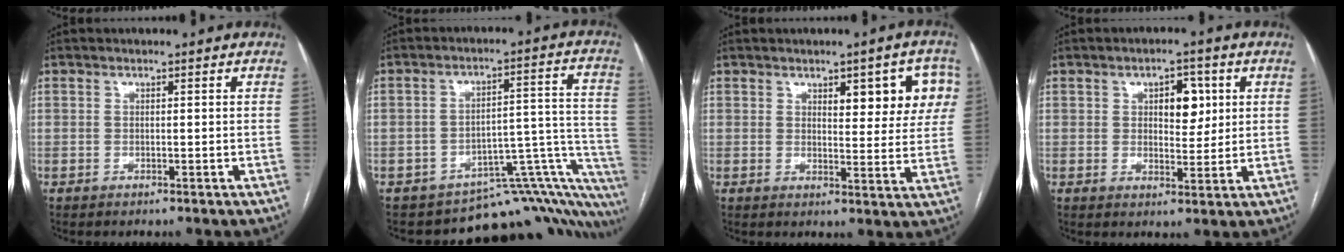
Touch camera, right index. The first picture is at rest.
{"total": 16.5, "force": [-14.2, 6.1, 5.8], "torque": [0.023, 0.092, -0.161]}
{"total": 9.2, "force": [3.7, 3.1, 7.8], "torque": [-0.083, 0.011, 0.046]}
{"total": 5.5, "force": [1.7, 2.8, 4.4], "torque": [-0.063, 0.007, 0.028]}